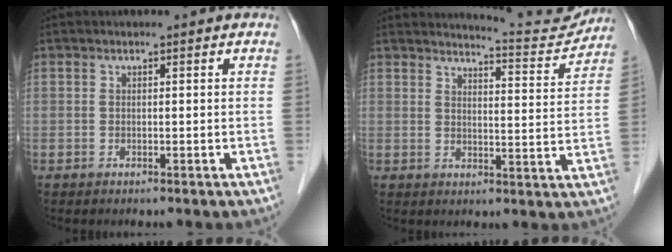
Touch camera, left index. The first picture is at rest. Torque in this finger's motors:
{"motor_torque": [0.45, -0.88, 0.04, 0.01]}